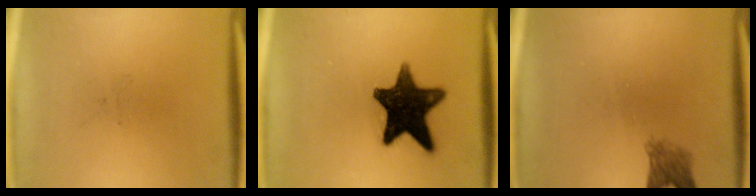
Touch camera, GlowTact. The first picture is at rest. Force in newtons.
{"total": 14.8}
{"total": 2.9}